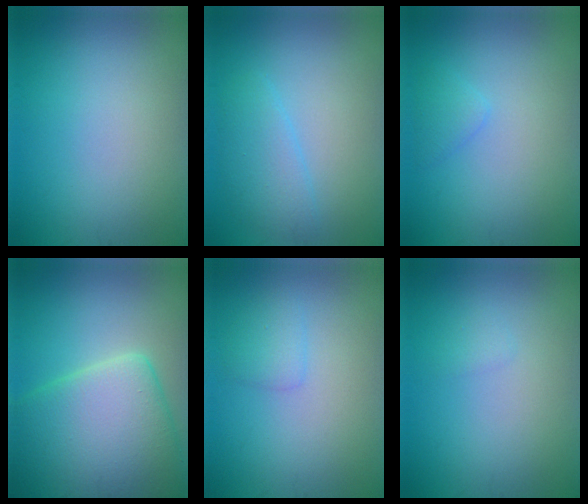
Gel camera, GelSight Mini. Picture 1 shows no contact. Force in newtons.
{"total": 2.7, "press": 2.7, "slide": 0.1}
{"total": 1.2, "press": 1.1, "slide": 0.1}
{"total": 11.3, "press": 11.2, "slide": 0.4}
{"total": 1.4, "press": 1.4, "slide": 0.1}
{"total": 0.5, "press": 0.5, "slide": 0.0}